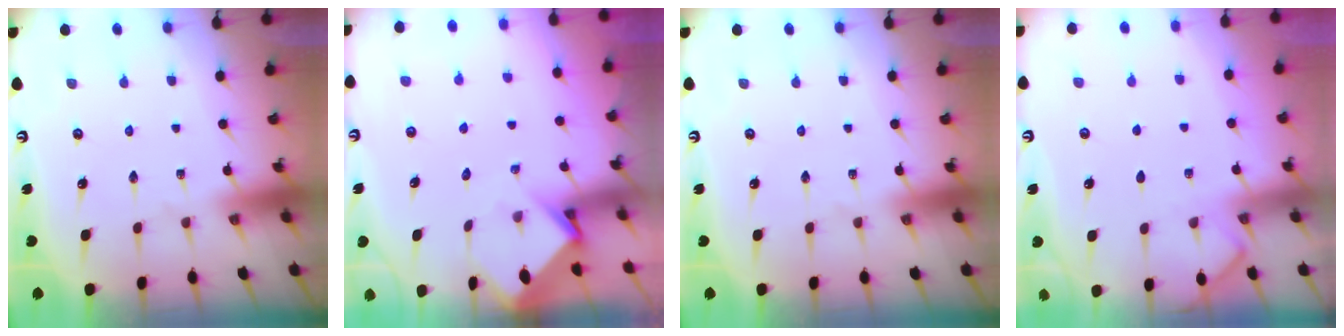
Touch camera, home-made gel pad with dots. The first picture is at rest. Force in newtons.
{"total": 3.2, "press": 3.2, "slide": 0.3}
{"total": 0.0}
{"total": 3.4, "press": 3.4, "slide": 0.5}